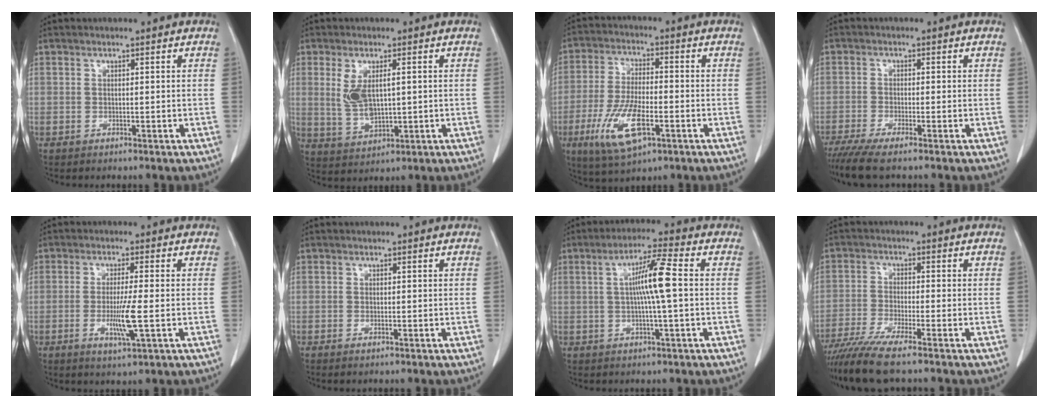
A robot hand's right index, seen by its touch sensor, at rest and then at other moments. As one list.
[{"total": 6.0, "force": [1.1, 2.4, 5.4], "torque": [-0.112, 0.003, 0.031]}, {"total": 11.1, "force": [-4.3, 3.8, 9.6], "torque": [-0.199, -0.012, -0.075]}, {"total": 4.4, "force": [-3.4, -0.2, 2.8], "torque": [-0.048, -0.010, -0.065]}, {"total": 5.9, "force": [-1.3, -0.3, 5.7], "torque": [-0.109, -0.014, -0.021]}, {"total": 0.7, "force": [-0.4, 0.1, 0.5], "torque": [-0.009, -0.001, -0.006]}, {"total": 7.6, "force": [0.5, -0.3, 7.5], "torque": [-0.137, 0.007, 0.004]}, {"total": 7.8, "force": [-6.2, -0.7, 4.6], "torque": [-0.080, -0.023, -0.114]}]